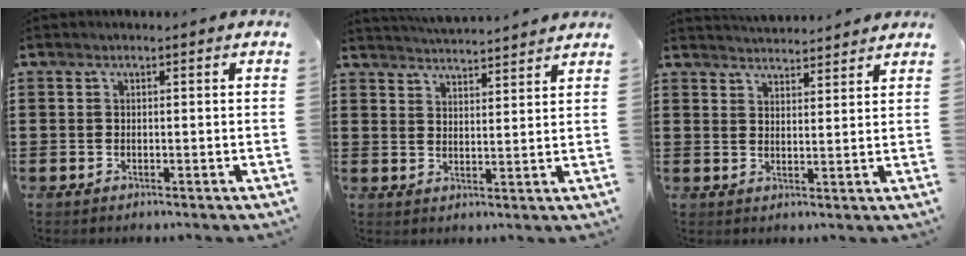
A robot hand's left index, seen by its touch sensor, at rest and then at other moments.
{"total": 3.9, "force": [3.9, -0.3, 0.2], "torque": [-0.017, -0.021, 0.069]}
{"total": 3.2, "force": [3.2, 0.0, -0.1], "torque": [-0.007, -0.014, 0.058]}